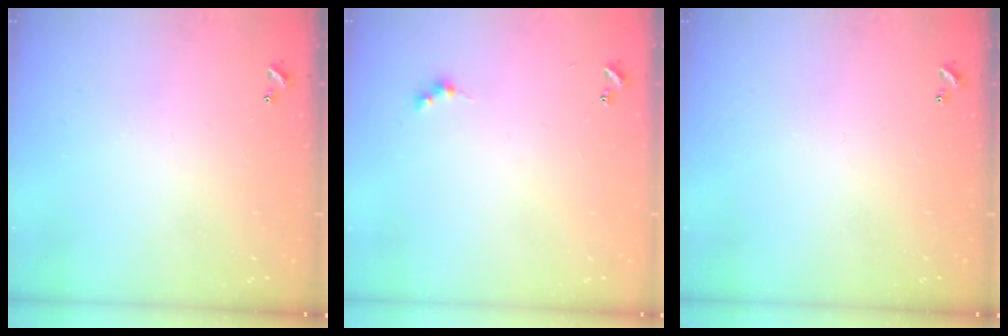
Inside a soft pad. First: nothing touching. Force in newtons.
{"total": 2.6, "press": 2.6, "slide": 0.5}
{"total": 0.0}